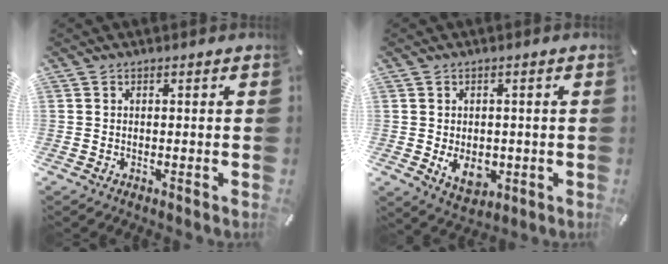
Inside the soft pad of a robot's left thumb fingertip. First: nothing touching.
{"total": 6.6, "force": [-1.2, 4.8, 4.3], "torque": [-0.067, -0.007, -0.023]}